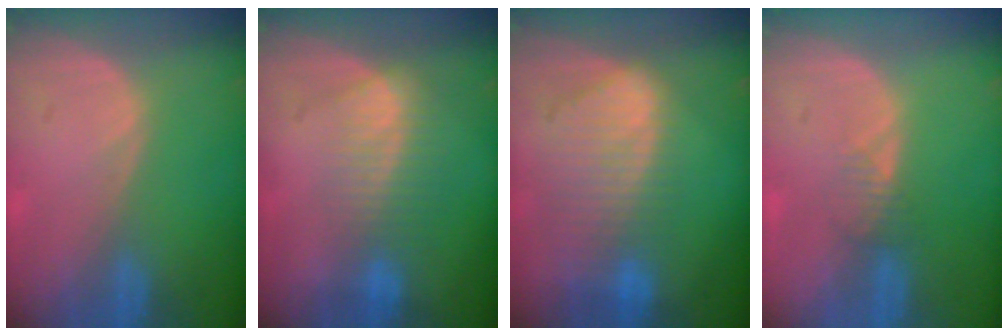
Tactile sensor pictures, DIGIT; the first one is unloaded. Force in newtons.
{"total": 7.4, "press": 6.2, "slide": 3.9}
{"total": 9.2, "press": 8.1, "slide": 4.4}
{"total": 1.6, "press": 1.6, "slide": 0.2}